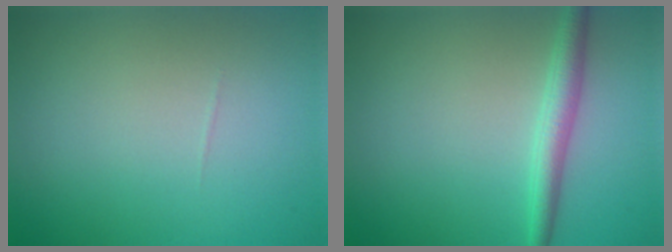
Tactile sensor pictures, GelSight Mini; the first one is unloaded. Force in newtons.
{"total": 2.5, "press": 2.5, "slide": 0.0}